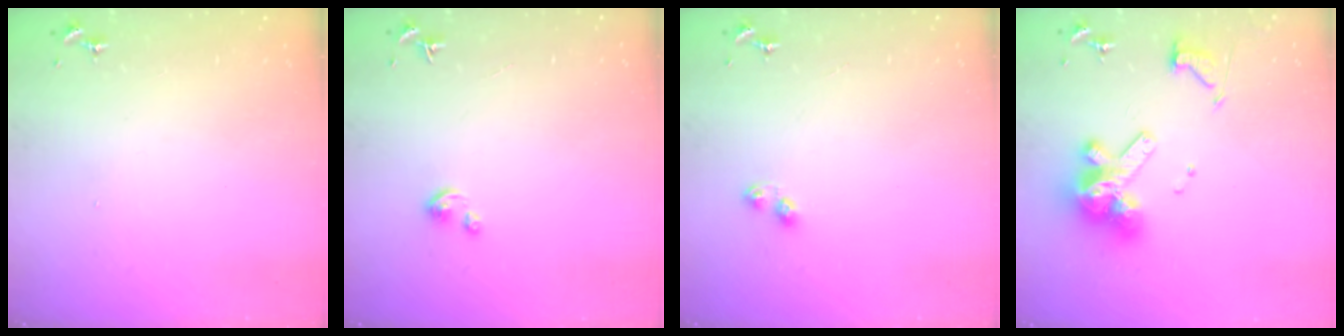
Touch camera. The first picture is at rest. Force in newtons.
{"total": 2.6, "press": 2.6, "slide": 0.2}
{"total": 3.1, "press": 3.1, "slide": 0.3}
{"total": 16.5, "press": 16.4, "slide": 1.6}